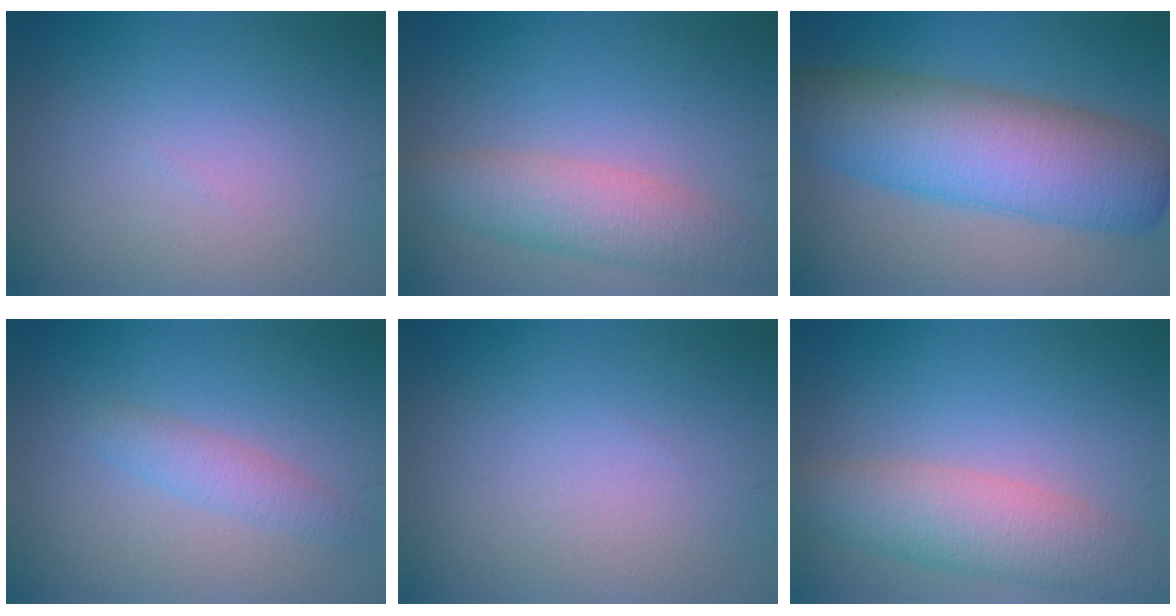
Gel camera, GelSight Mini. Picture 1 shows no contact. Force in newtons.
{"total": 4.5, "press": 4.5, "slide": 0.1}
{"total": 10.2, "press": 10.2, "slide": 0.3}
{"total": 1.9, "press": 1.9, "slide": 0.1}
{"total": 0.0}
{"total": 5.4, "press": 5.4, "slide": 0.1}